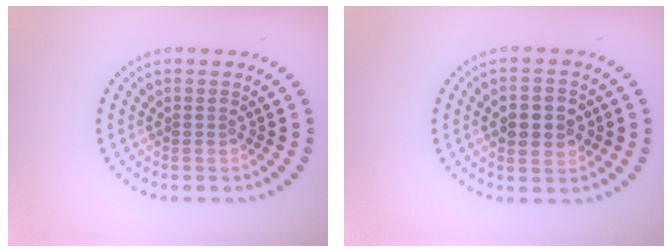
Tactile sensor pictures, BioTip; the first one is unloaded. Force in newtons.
{"total": 4.5, "press": 4.5, "slide": 0.2}